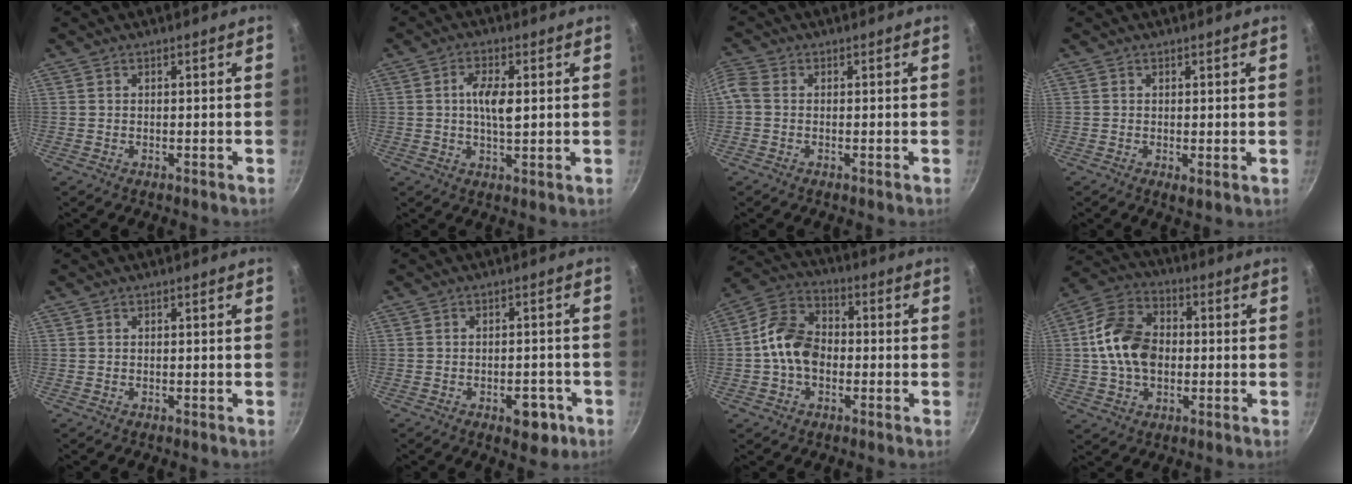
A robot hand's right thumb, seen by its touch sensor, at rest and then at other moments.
{"total": 6.1, "force": [0.9, 2.5, 5.5], "torque": [-0.099, 0.001, 0.013]}
{"total": 2.5, "force": [-0.4, 1.9, 1.6], "torque": [-0.040, 0.007, -0.019]}
{"total": 1.5, "force": [0.3, 0.8, 1.3], "torque": [-0.021, -0.007, 0.004]}
{"total": 0.0}
{"total": 6.2, "force": [-2.7, 3.4, 4.4], "torque": [-0.034, 0.020, -0.027]}
{"total": 11.0, "force": [-1.5, 7.9, 7.4], "torque": [-0.110, 0.033, -0.047]}
{"total": 13.9, "force": [-0.2, 9.8, 9.8], "torque": [-0.160, 0.023, -0.019]}